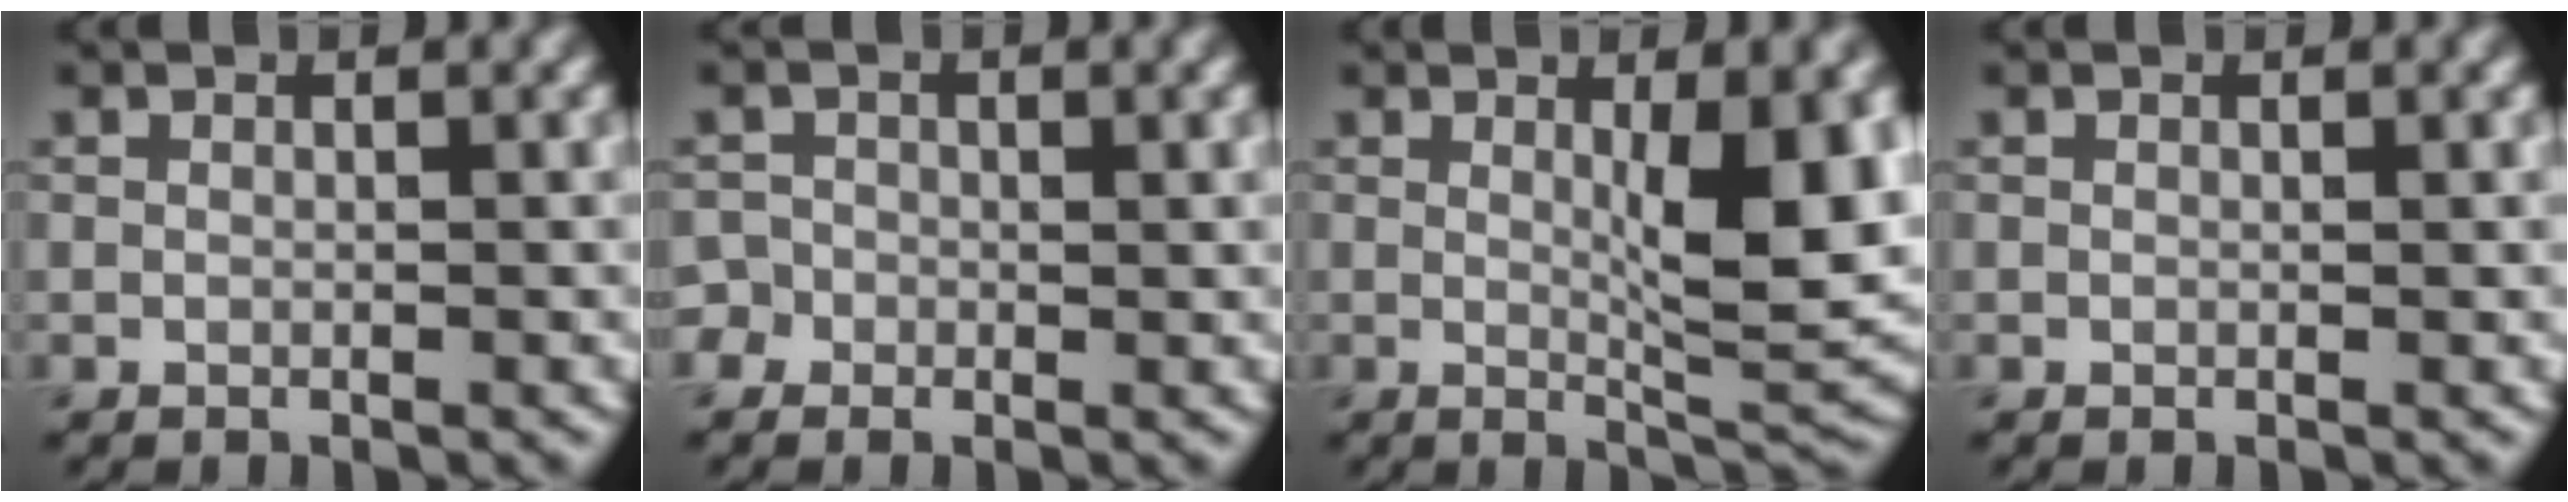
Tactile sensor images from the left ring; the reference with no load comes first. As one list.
[{"total": 1.4, "force": [-0.6, 1.2, 0.2], "torque": [0.002, 0.003, -0.013]}, {"total": 7.4, "force": [1.0, 1.8, 7.2], "torque": [-0.098, -0.013, 0.023]}, {"total": 0.0}]